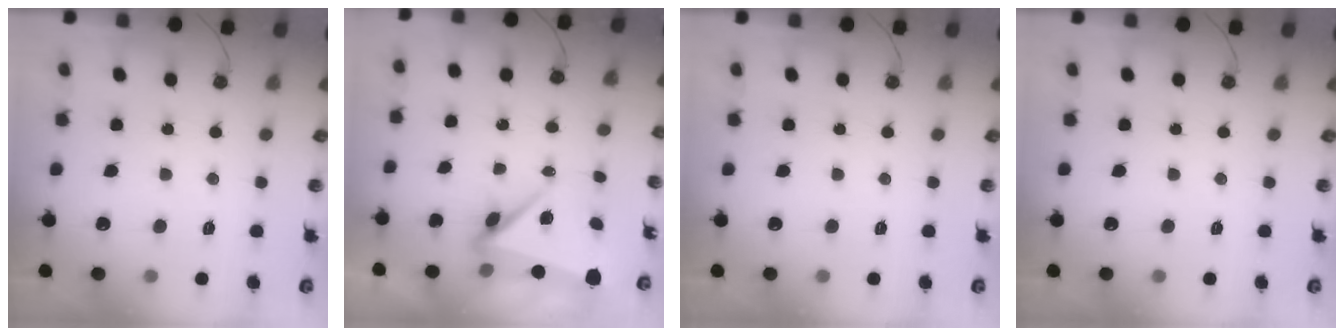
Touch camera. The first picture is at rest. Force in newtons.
{"total": 6.4, "press": 6.1, "slide": 1.9}
{"total": 0.0}
{"total": 0.0}